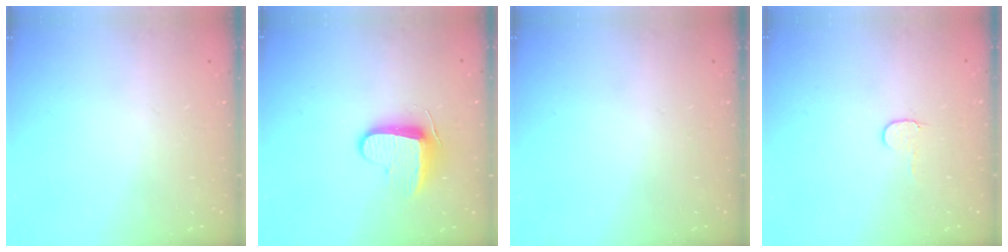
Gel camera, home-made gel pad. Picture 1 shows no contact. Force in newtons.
{"total": 8.9, "press": 8.9, "slide": 0.8}
{"total": 0.0}
{"total": 3.6, "press": 3.6, "slide": 0.4}